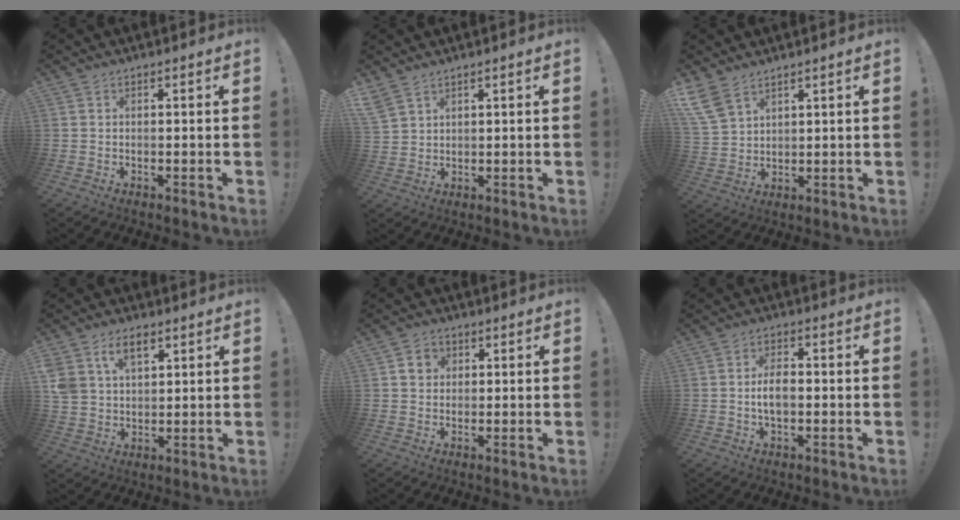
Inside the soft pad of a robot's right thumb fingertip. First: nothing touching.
{"total": 4.5, "force": [3.5, 2.2, 1.9], "torque": [-0.043, -0.014, 0.071]}
{"total": 8.1, "force": [5.7, 4.2, 3.9], "torque": [-0.093, -0.021, 0.118]}
{"total": 8.7, "force": [4.8, 5.6, 4.6], "torque": [-0.089, -0.008, 0.095]}
{"total": 4.4, "force": [1.3, 3.9, 1.5], "torque": [-0.016, 0.002, 0.024]}
{"total": 6.2, "force": [-0.9, 3.4, 5.1], "torque": [-0.095, 0.007, -0.019]}